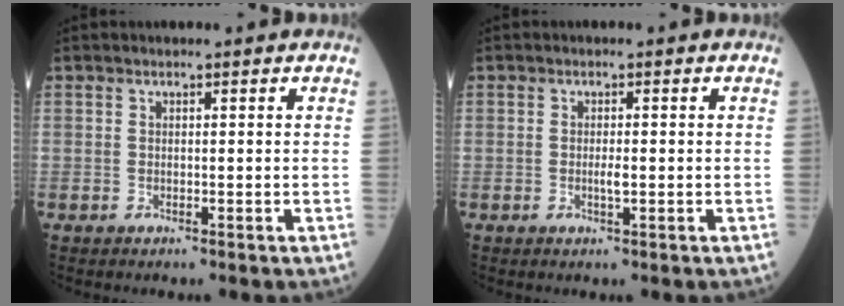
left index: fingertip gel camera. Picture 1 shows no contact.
{"total": 1.4, "force": [-0.4, 0.1, 1.3], "torque": [-0.024, -0.005, -0.008]}